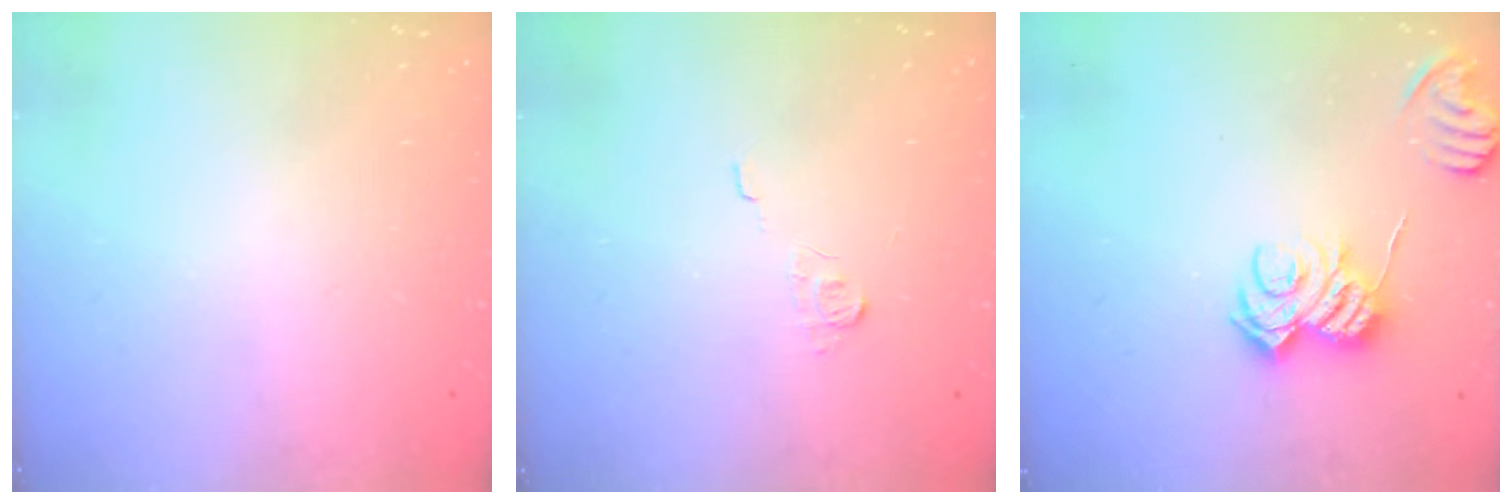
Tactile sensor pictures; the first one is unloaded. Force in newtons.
{"total": 3.8, "press": 3.8, "slide": 0.5}
{"total": 8.0, "press": 7.9, "slide": 0.8}